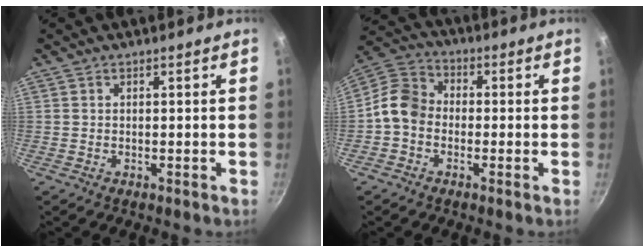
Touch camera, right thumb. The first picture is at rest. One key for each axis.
{"total": 8.1, "fx": -1.8, "fy": 6.5, "fz": 4.4, "tx": -0.064, "ty": 0.030, "tz": -0.059}